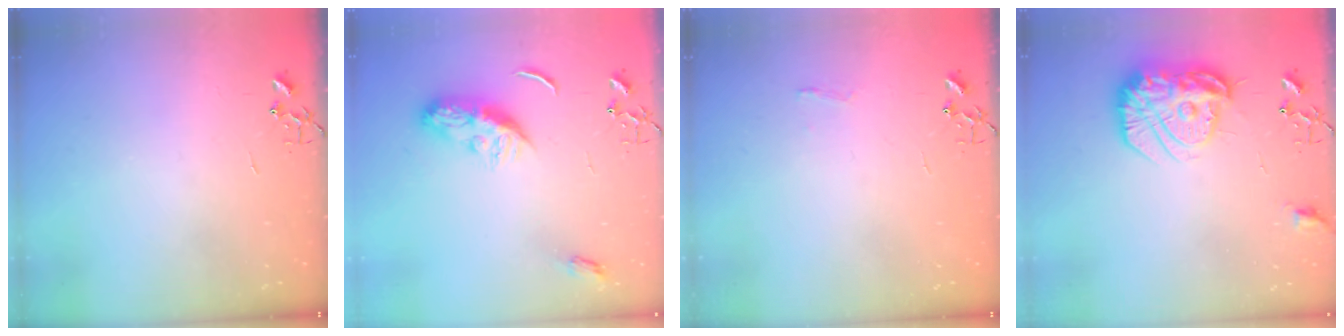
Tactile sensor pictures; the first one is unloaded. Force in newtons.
{"total": 9.5, "press": 9.5, "slide": 0.2}
{"total": 4.8, "press": 4.8, "slide": 0.6}
{"total": 18.0, "press": 17.9, "slide": 1.6}